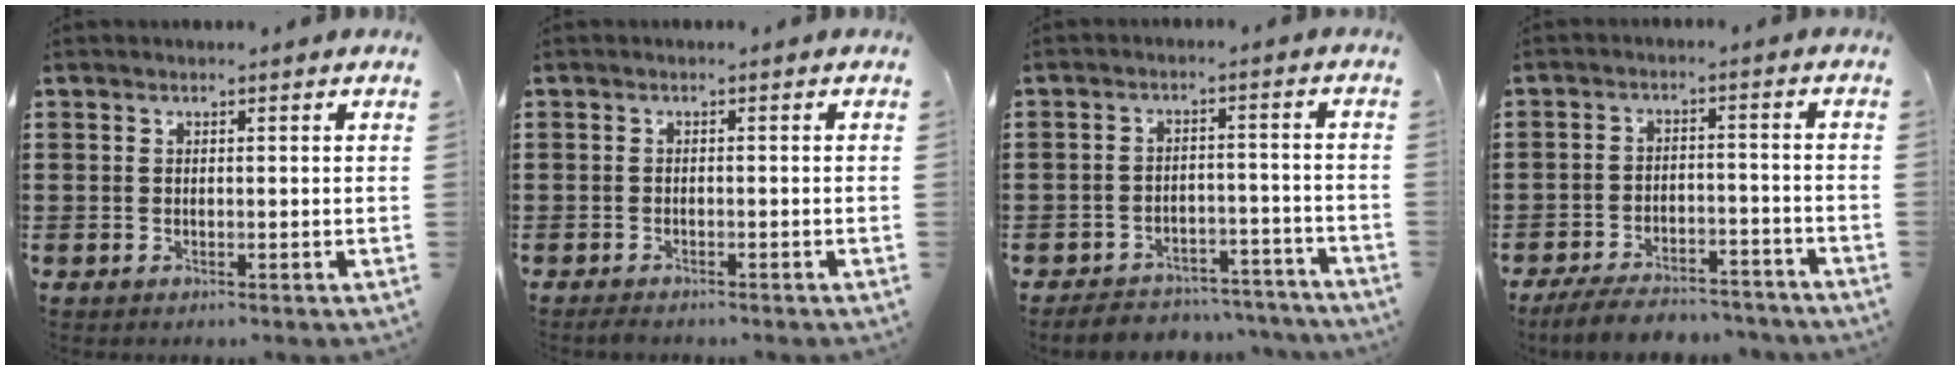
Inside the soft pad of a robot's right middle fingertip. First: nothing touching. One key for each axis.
{"total": 0.9, "fx": -0.9, "fy": 0.1, "fz": 0.2, "tx": -0.008, "ty": -0.005, "tz": -0.016}
{"total": 4.6, "fx": -4.5, "fy": 0.9, "fz": 0.4, "tx": -0.008, "ty": 0.010, "tz": -0.091}
{"total": 6.2, "fx": -5.8, "fy": 1.1, "fz": 1.6, "tx": -0.034, "ty": 0.005, "tz": -0.114}